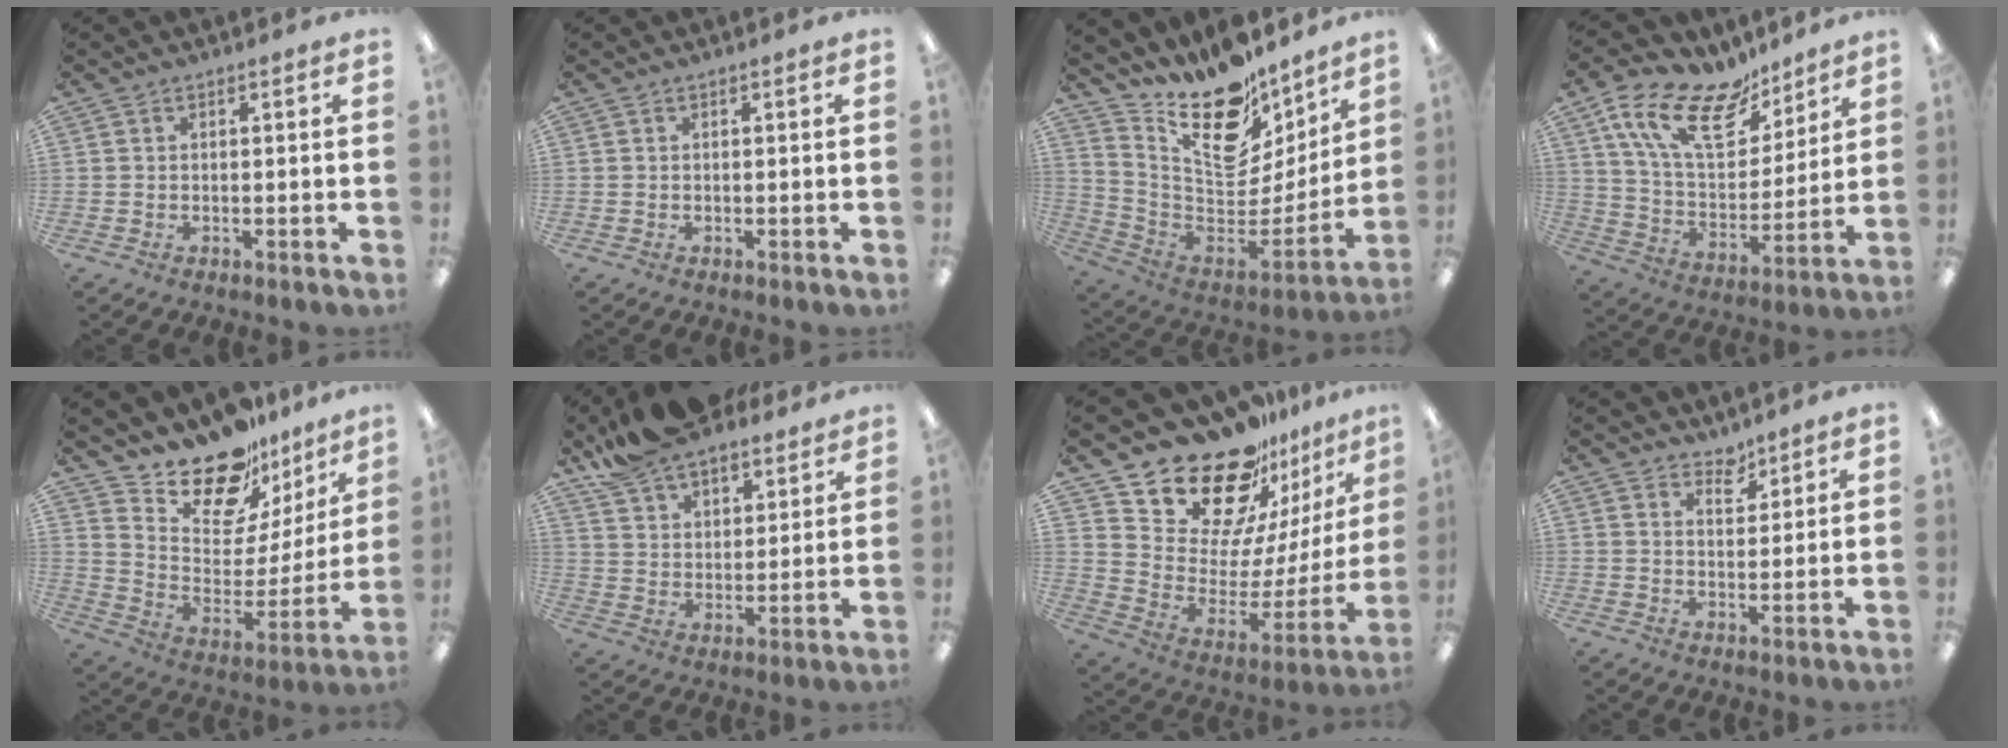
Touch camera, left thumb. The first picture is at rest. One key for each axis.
{"total": 0.0}
{"total": 18.8, "fx": 14.2, "fy": 8.7, "fz": 8.7, "tx": -0.141, "ty": -0.118, "tz": 0.250}
{"total": 19.6, "fx": 12.8, "fy": 9.6, "fz": 11.3, "tx": -0.214, "ty": -0.063, "tz": 0.232}
{"total": 18.2, "fx": 16.1, "fy": 6.9, "fz": 5.1, "tx": -0.093, "ty": -0.136, "tz": 0.286}
{"total": 12.2, "fx": 10.6, "fy": 4.8, "fz": 3.6, "tx": -0.085, "ty": -0.063, "tz": 0.202}
{"total": 23.1, "fx": 18.7, "fy": 10.6, "fz": 8.2, "tx": -0.133, "ty": -0.137, "tz": 0.344}
{"total": 4.0, "fx": 3.7, "fy": 1.6, "fz": 0.6, "tx": 0.005, "ty": -0.028, "tz": 0.065}